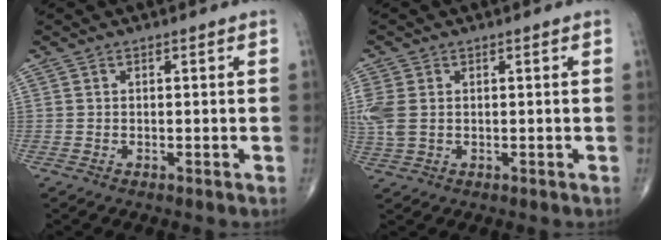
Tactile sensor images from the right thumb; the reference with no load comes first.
{"total": 5.6, "force": [0.4, 3.8, 4.0], "torque": [-0.119, 0.006, 0.015]}